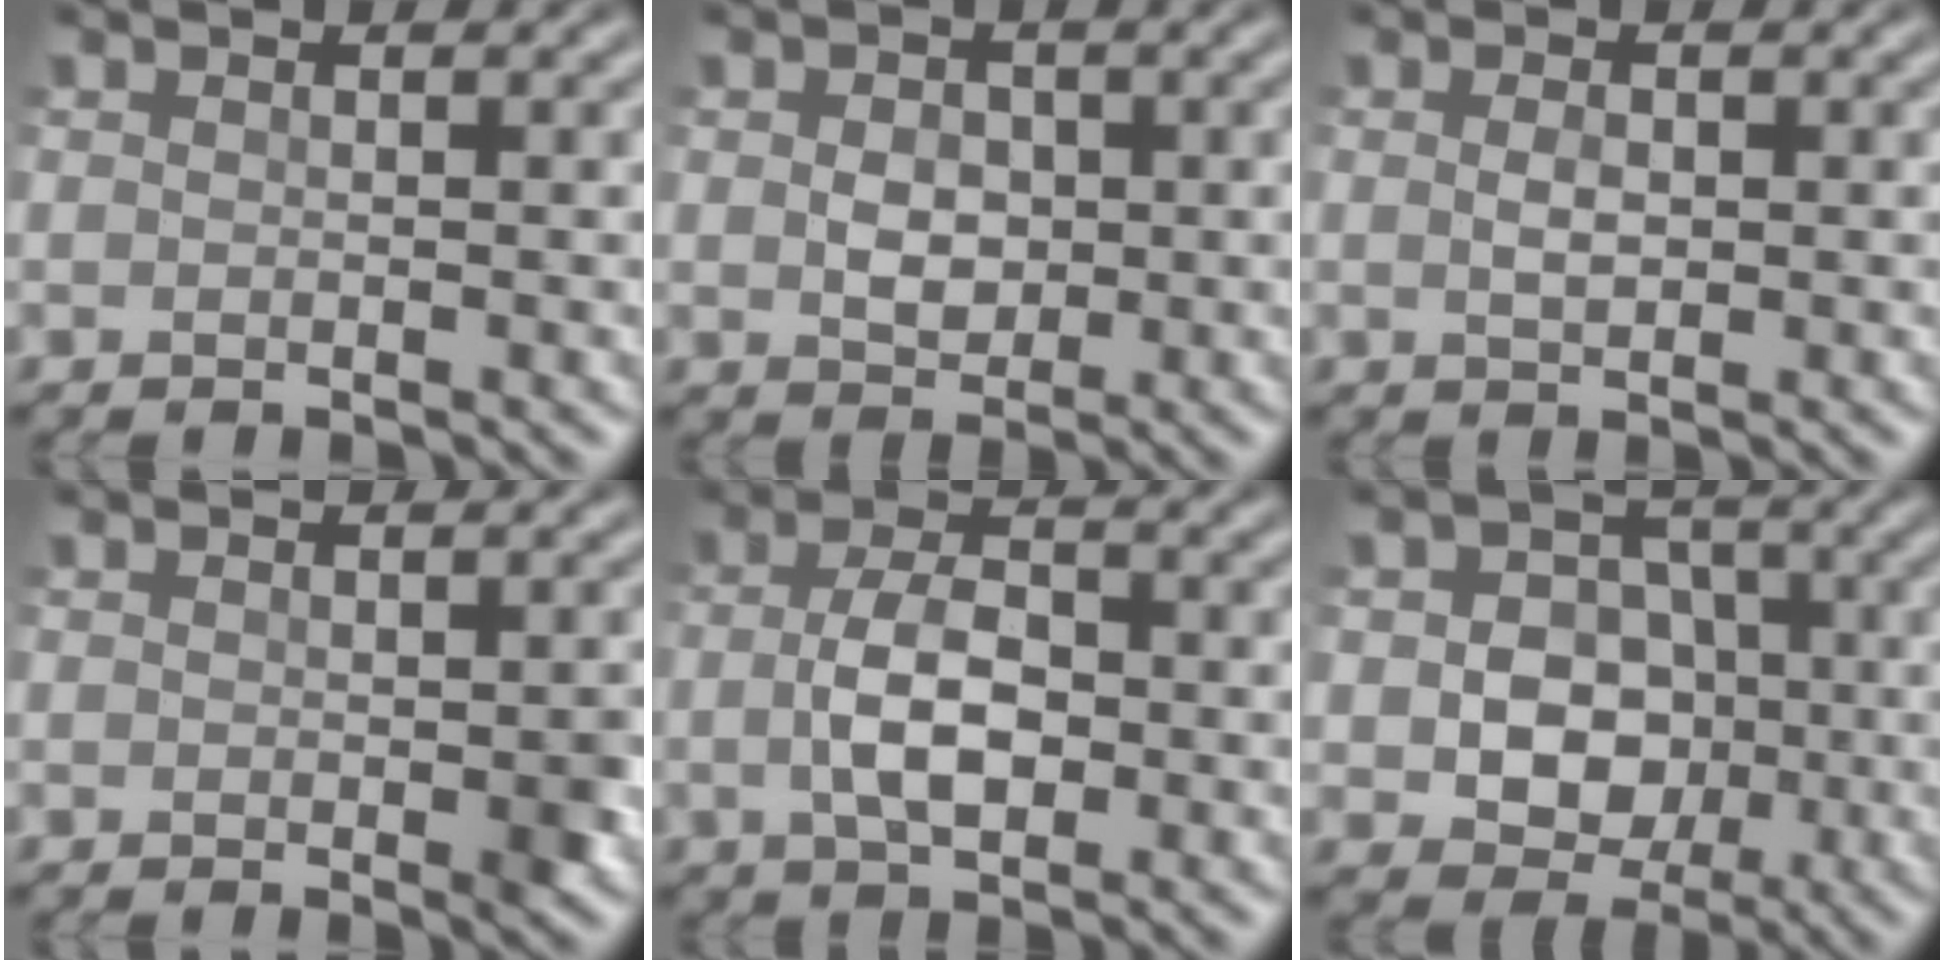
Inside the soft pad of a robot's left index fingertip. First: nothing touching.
{"total": 2.7, "force": [0.0, 2.1, 1.7], "torque": [-0.033, -0.003, 0.000]}
{"total": 1.5, "force": [0.1, 0.9, 1.2], "torque": [-0.027, -0.001, 0.003]}
{"total": 1.3, "force": [-0.2, 0.5, 1.1], "torque": [-0.013, -0.004, -0.001]}
{"total": 4.6, "force": [-0.5, 2.4, 3.8], "torque": [-0.081, 0.001, -0.012]}
{"total": 6.5, "force": [-0.6, 5.6, 3.2], "torque": [-0.028, 0.004, -0.022]}